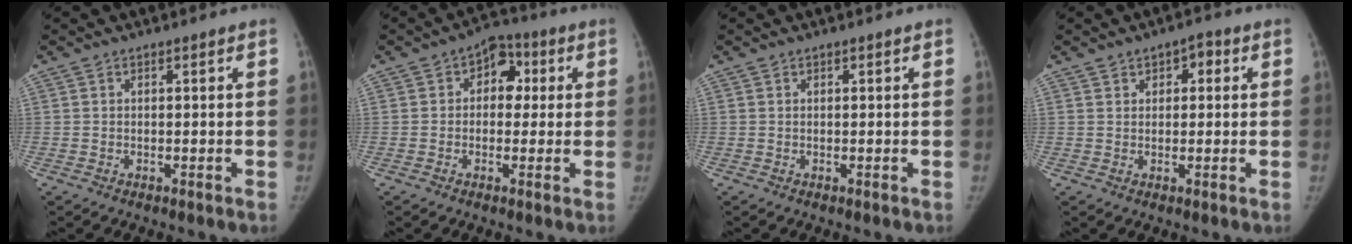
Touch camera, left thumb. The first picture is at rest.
{"total": 6.8, "force": [1.2, 5.1, 4.4], "torque": [-0.014, 0.014, 0.007]}
{"total": 0.0}
{"total": 3.7, "force": [1.4, 2.4, 2.4], "torque": [-0.010, 0.001, 0.016]}